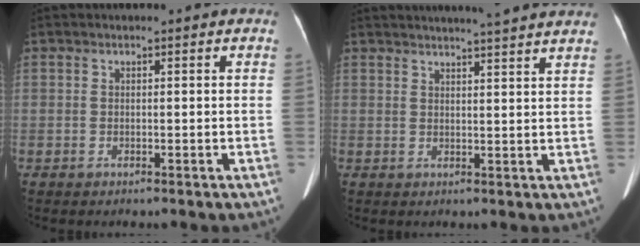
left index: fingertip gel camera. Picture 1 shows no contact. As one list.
[{"total": 12.9, "force": [11.6, -0.4, 5.5], "torque": [-0.082, 0.004, 0.133]}]